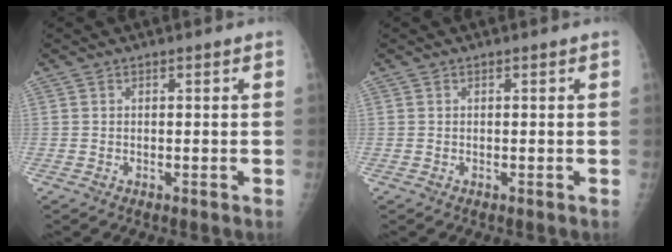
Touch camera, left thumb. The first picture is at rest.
{"total": 0.0}